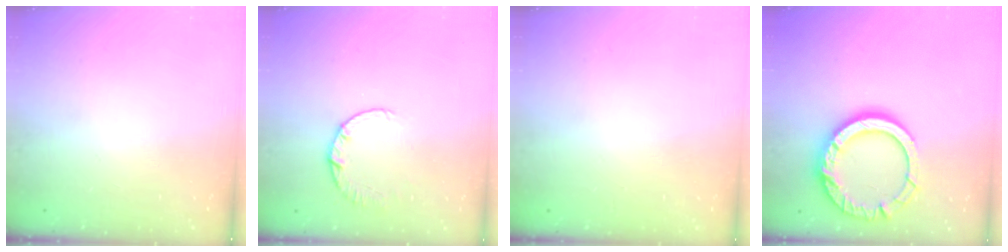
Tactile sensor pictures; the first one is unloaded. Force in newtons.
{"total": 2.4, "press": 2.4, "slide": 0.2}
{"total": 2.7, "press": 2.7, "slide": 0.2}
{"total": 16.7, "press": 16.7, "slide": 1.4}